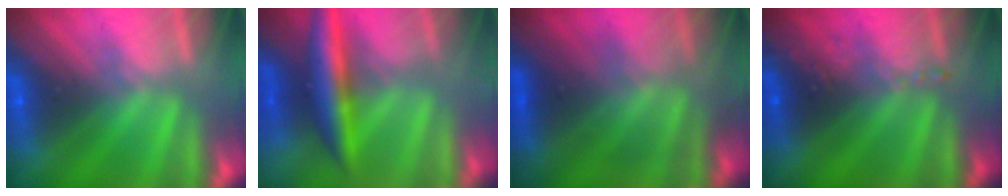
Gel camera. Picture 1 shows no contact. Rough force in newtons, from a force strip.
{"total": 6.2}
{"total": 3.9}
{"total": 2.5}